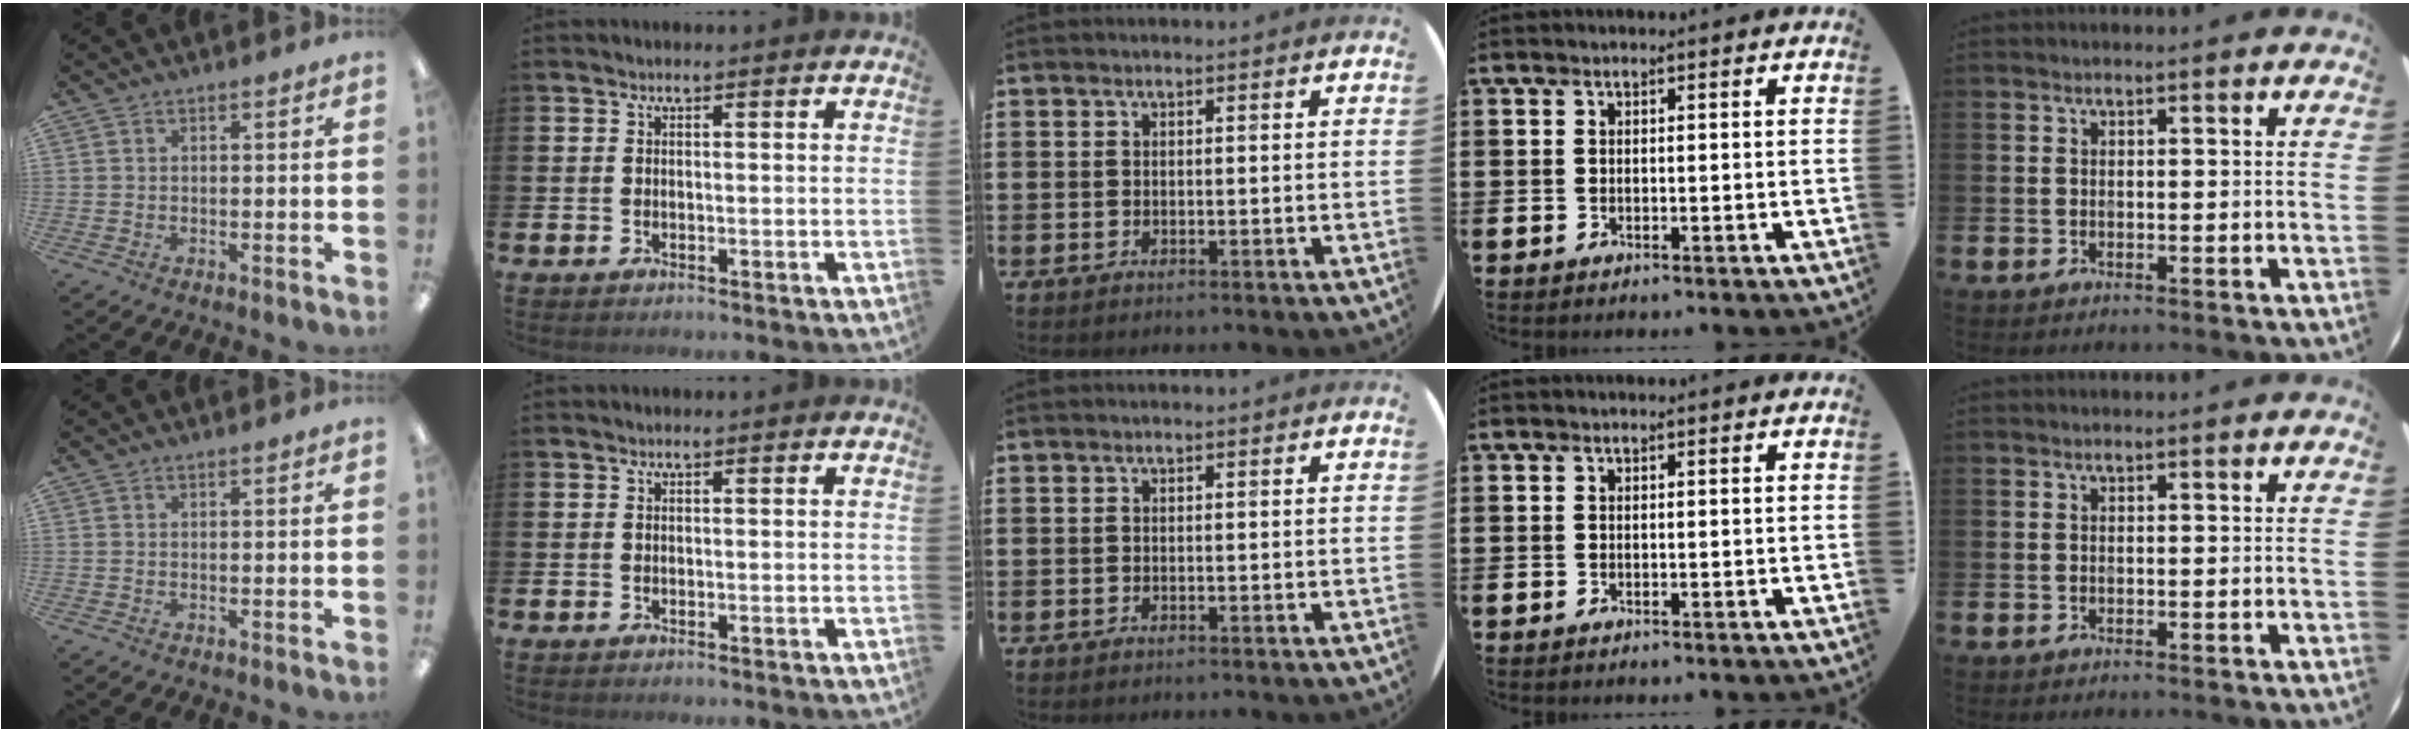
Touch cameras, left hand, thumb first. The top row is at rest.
{}